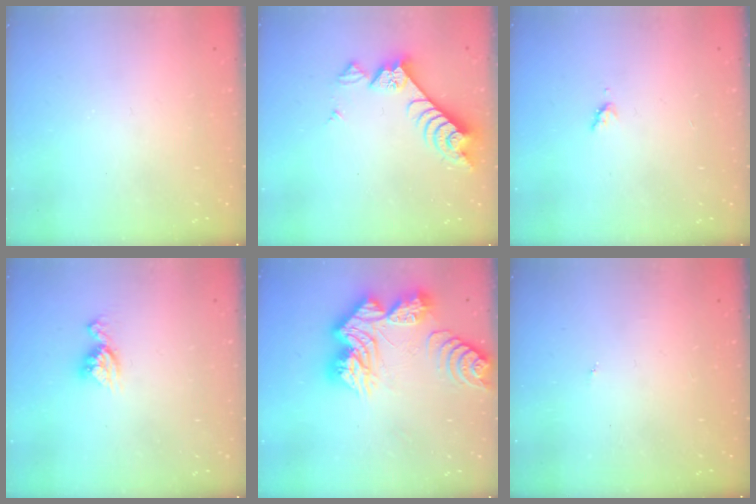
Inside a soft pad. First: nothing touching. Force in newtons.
{"total": 8.0, "press": 7.9, "slide": 0.7}
{"total": 3.6, "press": 3.5, "slide": 0.6}
{"total": 7.9, "press": 7.9, "slide": 0.6}
{"total": 21.6, "press": 21.5, "slide": 2.2}
{"total": 3.8, "press": 3.8, "slide": 0.5}